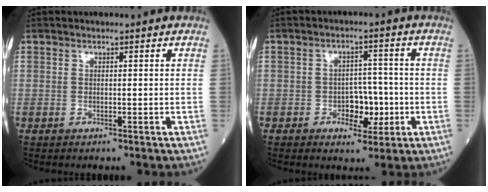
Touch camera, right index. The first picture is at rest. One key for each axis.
{"total": 5.1, "fx": -1.3, "fy": 3.1, "fz": 3.8, "tx": -0.050, "ty": 0.008, "tz": -0.015}